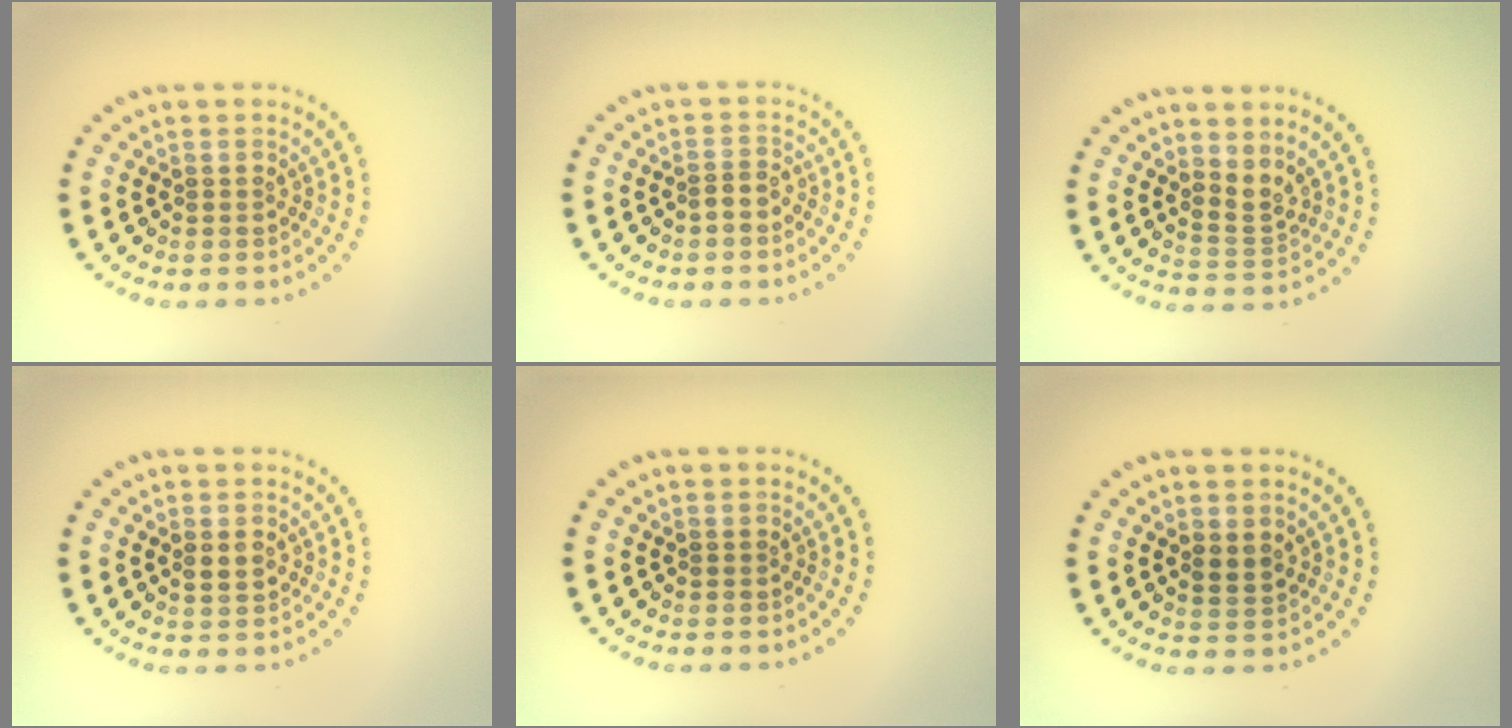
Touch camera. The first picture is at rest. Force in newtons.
{"total": 1.6, "press": 1.2, "slide": 1.0}
{"total": 2.3, "press": 1.6, "slide": 1.6}
{"total": 1.5, "press": 1.4, "slide": 0.3}
{"total": 0.0}
{"total": 1.5, "press": 1.3, "slide": 0.7}